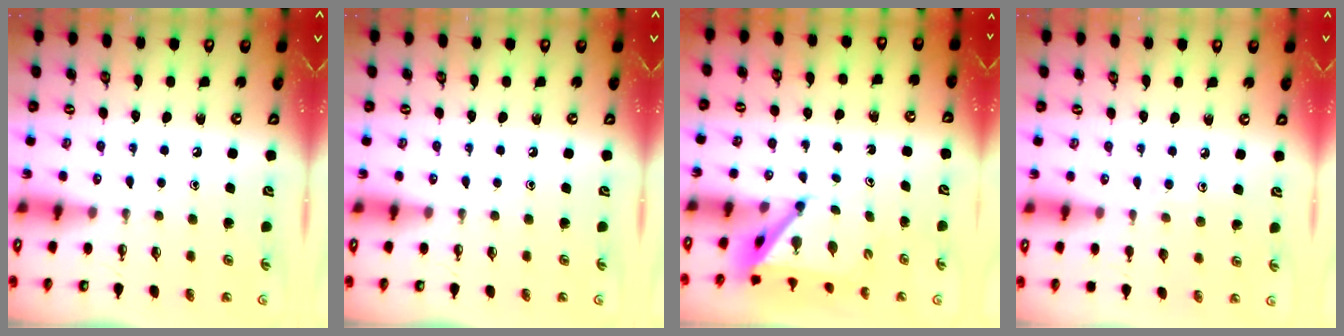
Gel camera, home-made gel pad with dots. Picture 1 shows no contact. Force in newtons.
{"total": 0.0}
{"total": 4.3, "press": 4.3, "slide": 0.4}
{"total": 5.8, "press": 5.8, "slide": 0.5}